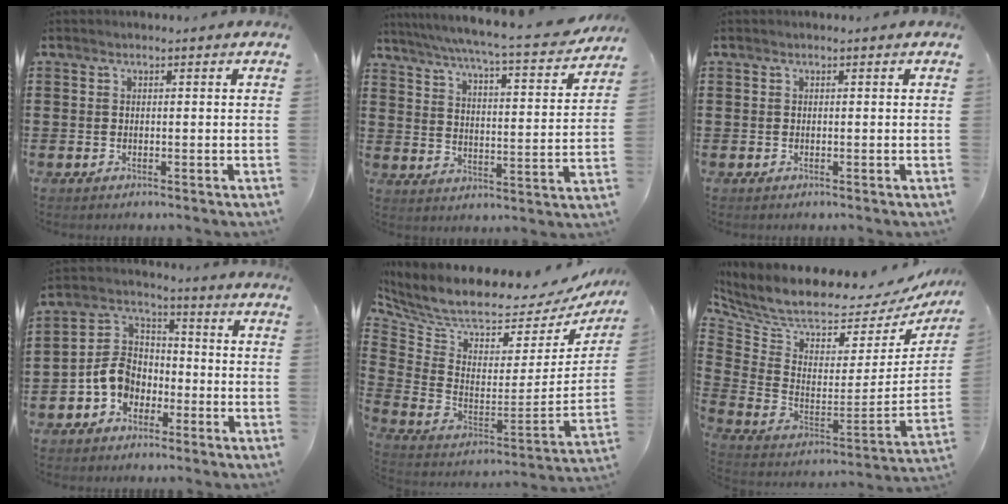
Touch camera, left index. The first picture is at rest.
{"total": 5.6, "force": [5.0, -0.6, 2.6], "torque": [-0.074, -0.040, 0.077]}
{"total": 0.0}
{"total": 7.0, "force": [-2.9, 5.5, 3.3], "torque": [-0.103, 0.006, -0.066]}
{"total": 5.4, "force": [5.0, 1.1, 1.7], "torque": [-0.066, -0.059, 0.081]}
{"total": 5.1, "force": [4.7, 1.1, 1.5], "torque": [-0.062, -0.061, 0.075]}